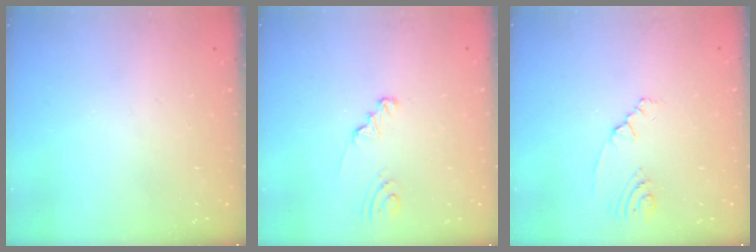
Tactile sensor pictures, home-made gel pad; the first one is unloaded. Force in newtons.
{"total": 1.8, "press": 1.8, "slide": 0.2}
{"total": 2.5, "press": 2.3, "slide": 1.0}